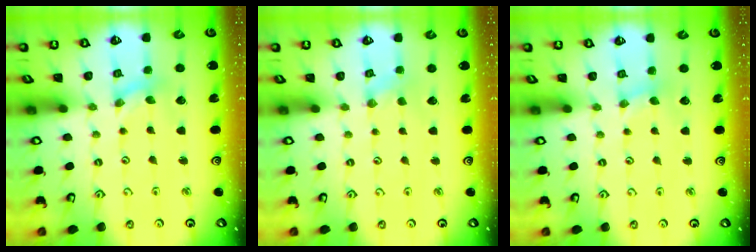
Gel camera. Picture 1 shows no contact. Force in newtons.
{"total": 0.0}
{"total": 1.6, "press": 1.6, "slide": 0.4}